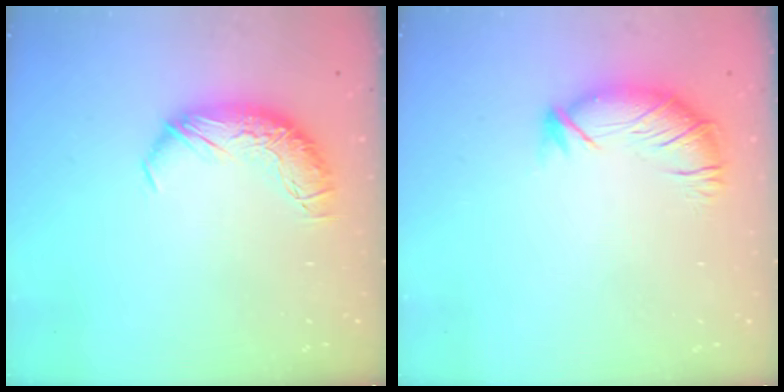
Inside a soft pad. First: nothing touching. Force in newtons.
{"total": 2.9, "press": 2.0, "slide": 2.0}